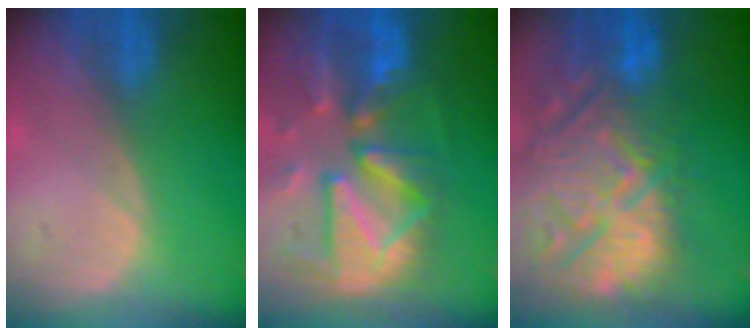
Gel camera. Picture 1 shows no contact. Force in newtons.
{"total": 12.7, "press": 11.1, "slide": 6.2}
{"total": 15.3, "press": 13.0, "slide": 8.1}